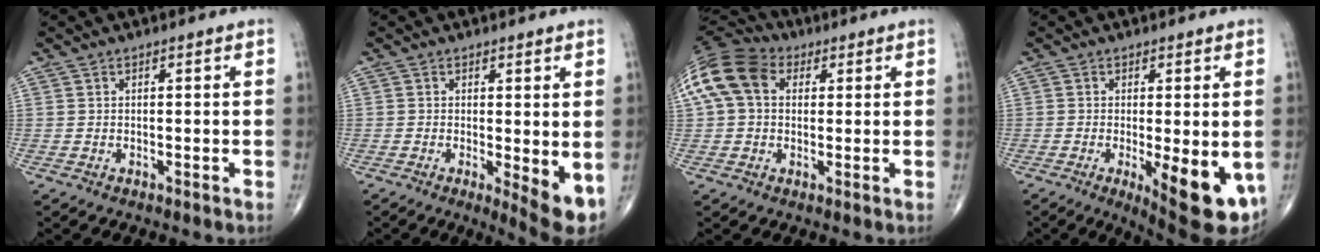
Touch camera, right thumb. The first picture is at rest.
{"total": 6.1, "force": [-0.6, 1.8, 5.8], "torque": [-0.081, -0.018, -0.009]}
{"total": 14.9, "force": [3.8, 10.8, 9.5], "torque": [-0.201, 0.037, 0.059]}
{"total": 12.5, "force": [-3.5, 4.0, 11.4], "torque": [-0.134, -0.020, -0.037]}